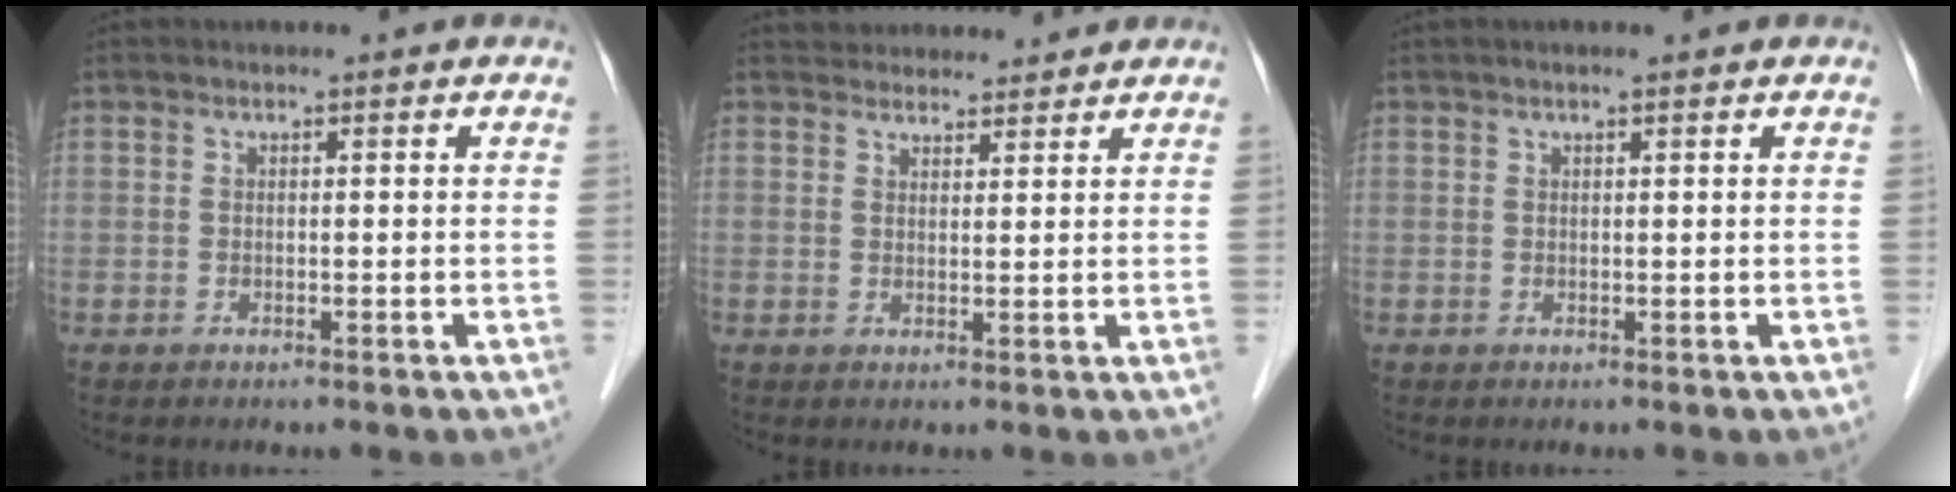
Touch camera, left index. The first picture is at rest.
{"total": 7.1, "force": [6.7, 2.0, 1.0], "torque": [0.001, 0.020, 0.084]}
{"total": 0.9, "force": [0.6, 0.0, 0.7], "torque": [-0.012, 0.007, 0.009]}